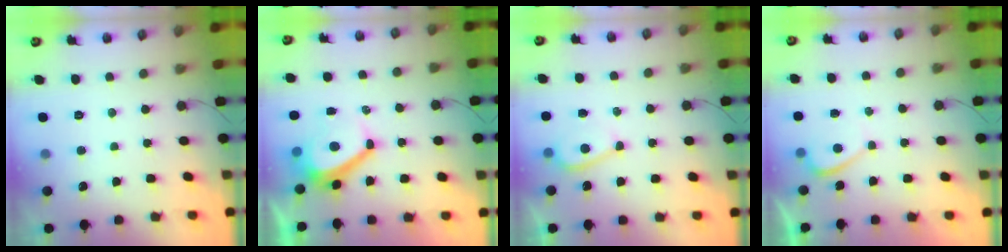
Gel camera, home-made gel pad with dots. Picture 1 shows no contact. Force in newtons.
{"total": 8.5, "press": 8.4, "slide": 1.0}
{"total": 5.5, "press": 5.3, "slide": 1.5}
{"total": 0.7, "press": 0.5, "slide": 0.5}